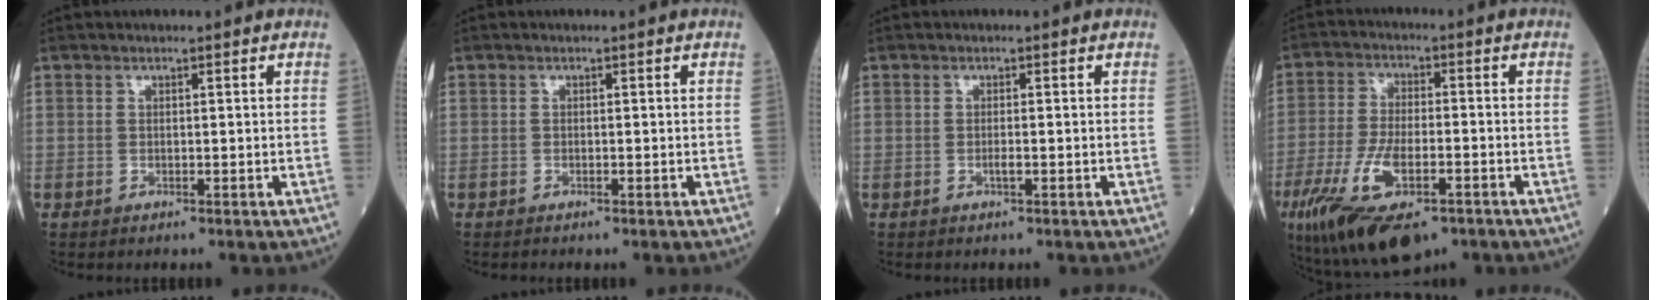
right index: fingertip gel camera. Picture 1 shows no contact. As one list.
[{"total": 0.0}, {"total": 1.0, "force": [-0.3, 0.1, 0.9], "torque": [-0.021, -0.002, -0.004]}, {"total": 14.8, "force": [-8.0, 5.0, 11.4], "torque": [-0.232, -0.019, -0.132]}]